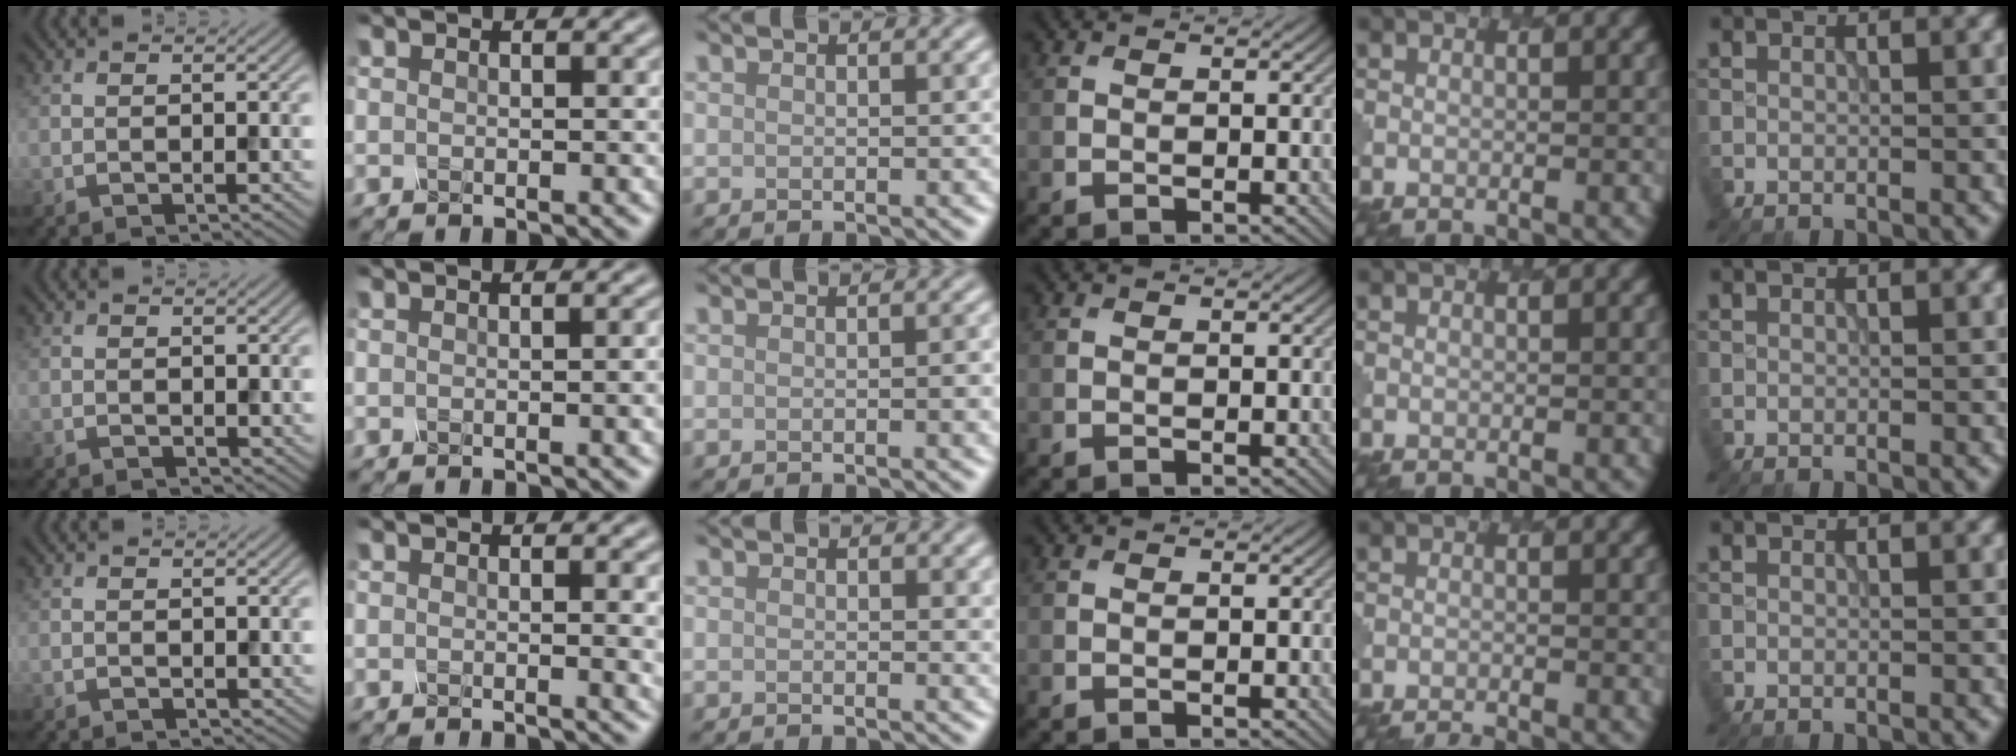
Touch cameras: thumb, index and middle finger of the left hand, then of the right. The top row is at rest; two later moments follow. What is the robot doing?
{"motion": "unscrew", "object": "spray bottle"}